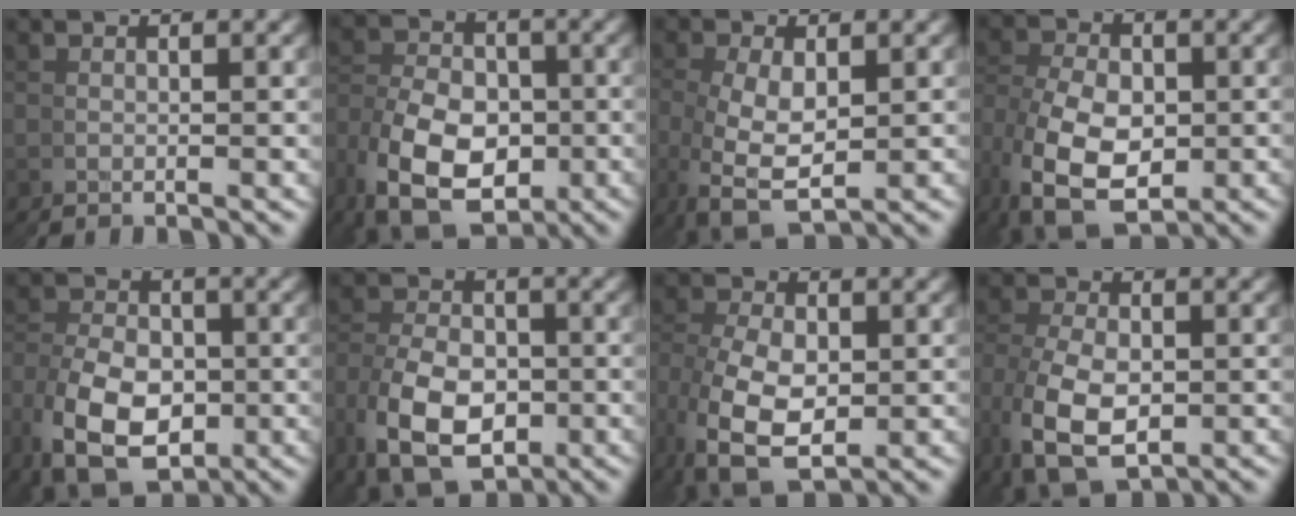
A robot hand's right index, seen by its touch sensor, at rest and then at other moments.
{"total": 8.8, "force": [-2.9, 6.8, 4.8], "torque": [-0.098, -0.038, -0.030]}
{"total": 5.4, "force": [-2.2, 3.4, 3.6], "torque": [-0.098, -0.028, -0.022]}
{"total": 7.3, "force": [-2.1, 5.7, 4.0], "torque": [-0.105, -0.042, -0.010]}
{"total": 7.7, "force": [-2.8, 6.0, 4.0], "torque": [-0.084, -0.032, -0.029]}
{"total": 7.1, "force": [-2.7, 5.5, 3.6], "torque": [-0.073, -0.028, -0.031]}
{"total": 5.8, "force": [-1.5, 4.5, 3.3], "torque": [-0.099, -0.031, -0.007]}
{"total": 4.9, "force": [-1.7, 3.7, 2.7], "torque": [-0.074, -0.023, -0.011]}